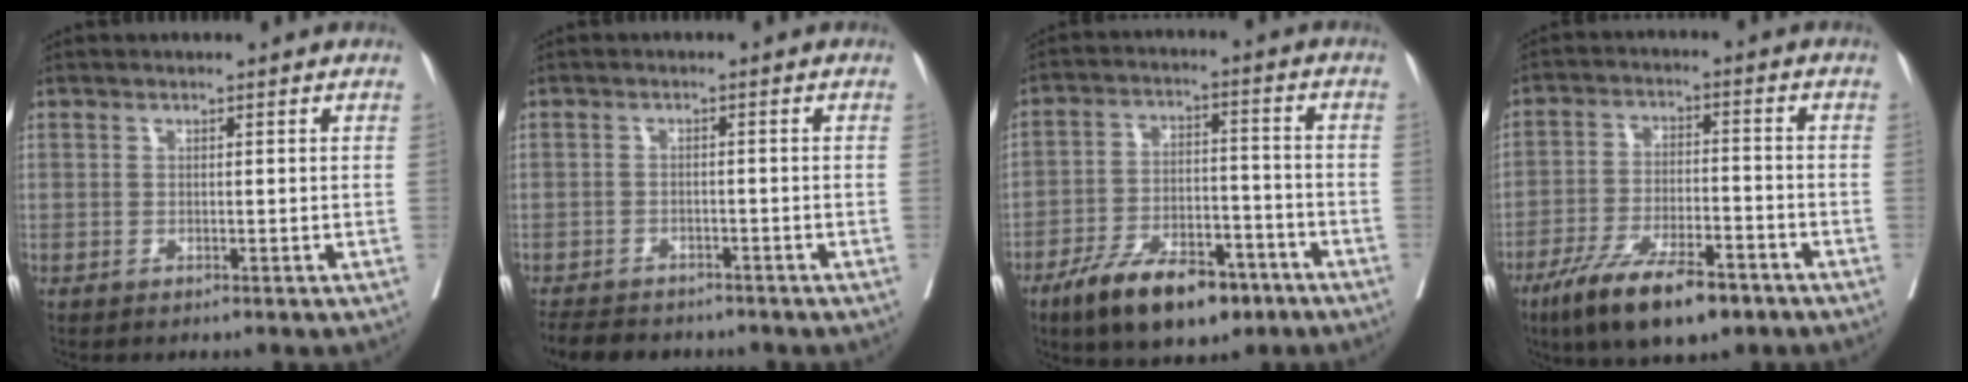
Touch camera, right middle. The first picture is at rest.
{"total": 7.7, "force": [-6.6, 2.9, 2.5], "torque": [-0.040, -0.006, -0.097]}
{"total": 13.3, "force": [-8.8, 5.3, 8.4], "torque": [-0.138, 0.000, -0.144]}
{"total": 12.8, "force": [-8.6, 3.5, 8.8], "torque": [-0.156, -0.019, -0.145]}